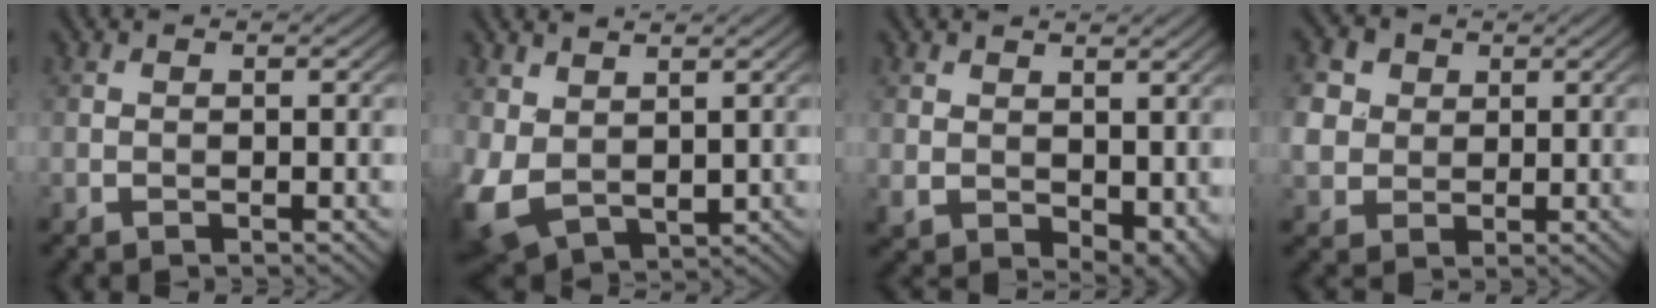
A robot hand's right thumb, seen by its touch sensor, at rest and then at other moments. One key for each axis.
{"total": 7.8, "fx": 1.9, "fy": 5.4, "fz": 5.4, "tx": -0.166, "ty": -0.017, "tz": 0.049}
{"total": 6.5, "fx": 1.5, "fy": 4.6, "fz": 4.4, "tx": -0.103, "ty": -0.030, "tz": 0.049}
{"total": 5.5, "fx": 1.6, "fy": 4.7, "fz": 2.4, "tx": -0.092, "ty": 0.008, "tz": 0.026}